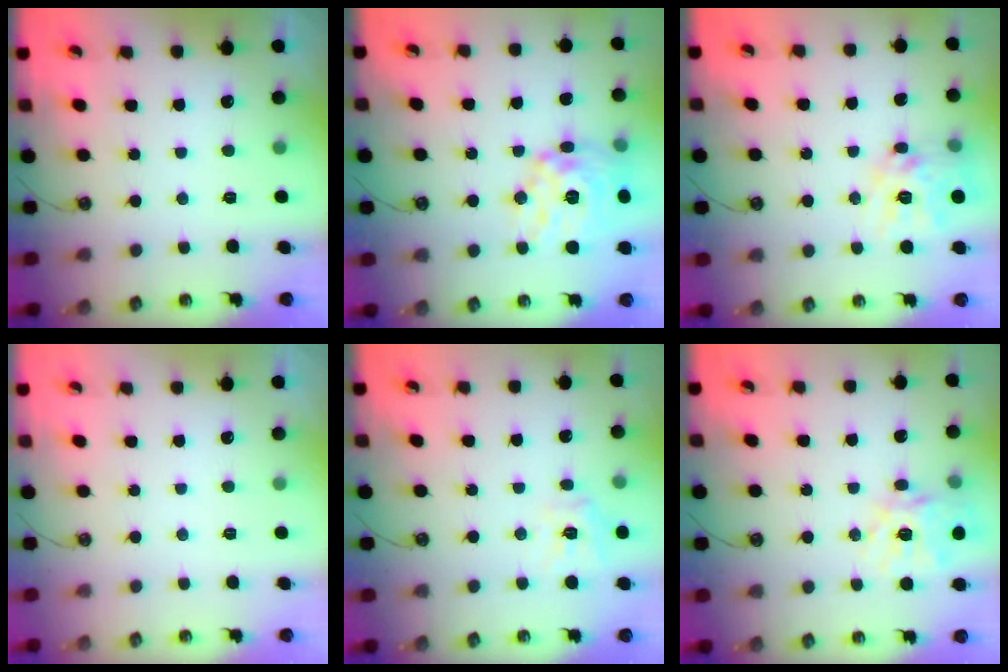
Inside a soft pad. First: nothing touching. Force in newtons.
{"total": 17.3, "press": 17.2, "slide": 1.5}
{"total": 13.8, "press": 13.7, "slide": 1.2}
{"total": 0.0}
{"total": 11.6, "press": 11.5, "slide": 1.3}
{"total": 15.3, "press": 15.1, "slide": 2.2}